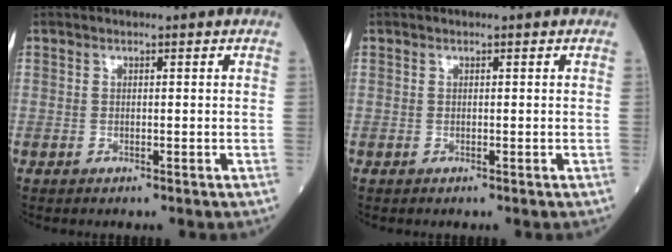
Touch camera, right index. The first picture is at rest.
{"total": 0.0}